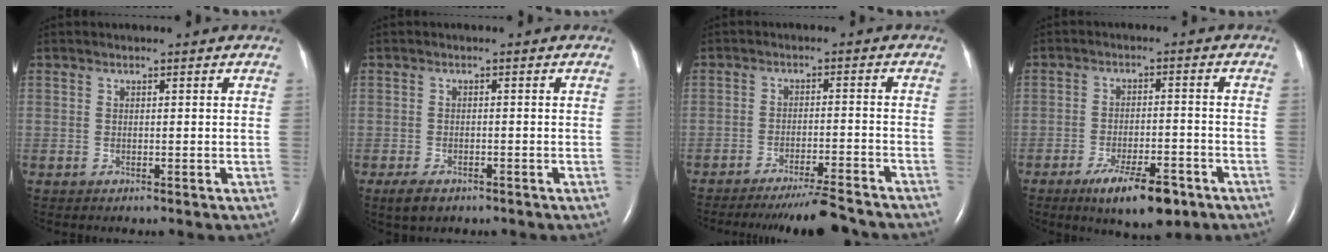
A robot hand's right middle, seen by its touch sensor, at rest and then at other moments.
{"total": 2.9, "force": [-1.9, 1.4, 1.7], "torque": [-0.035, -0.004, -0.026]}
{"total": 10.9, "force": [-10.1, -0.5, 3.9], "torque": [-0.047, -0.022, -0.149]}
{"total": 9.2, "force": [-5.9, 2.6, 6.5], "torque": [-0.108, -0.009, -0.088]}